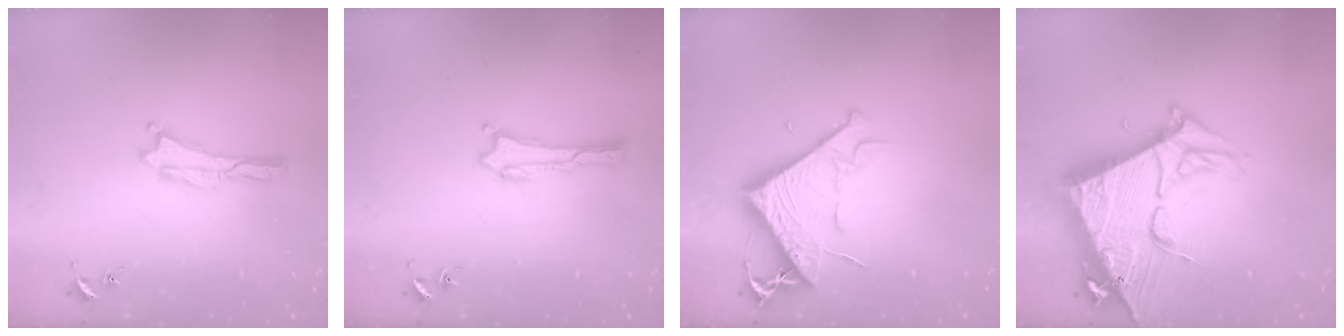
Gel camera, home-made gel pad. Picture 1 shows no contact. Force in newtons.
{"total": 0.0}
{"total": 7.8, "press": 7.8, "slide": 0.8}
{"total": 11.1, "press": 11.1, "slide": 1.3}